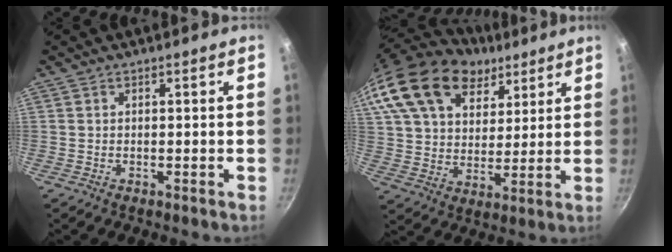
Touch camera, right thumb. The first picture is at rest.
{"total": 23.8, "force": [14.4, 14.7, 12.1], "torque": [-0.214, -0.012, 0.260]}